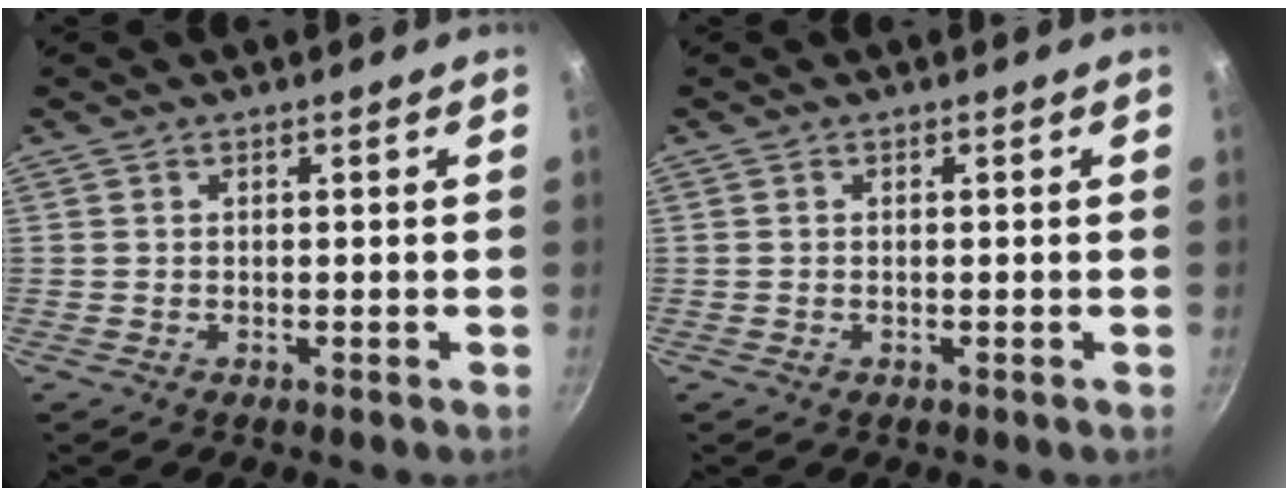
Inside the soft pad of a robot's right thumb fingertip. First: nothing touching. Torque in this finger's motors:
{"motor_torque": [-0.32, 0.20, -0.25, 0.14, 0.05]}